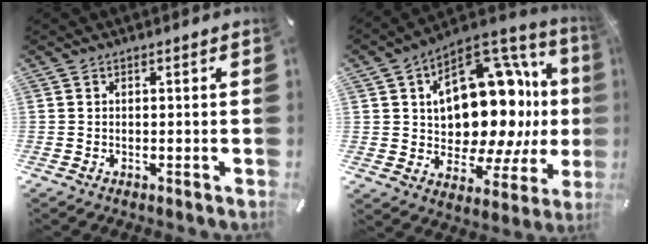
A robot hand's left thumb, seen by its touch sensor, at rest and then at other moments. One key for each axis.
{"total": 20.4, "fx": 4.6, "fy": 13.3, "fz": 14.8, "tx": -0.198, "ty": -0.048, "tz": 0.079}